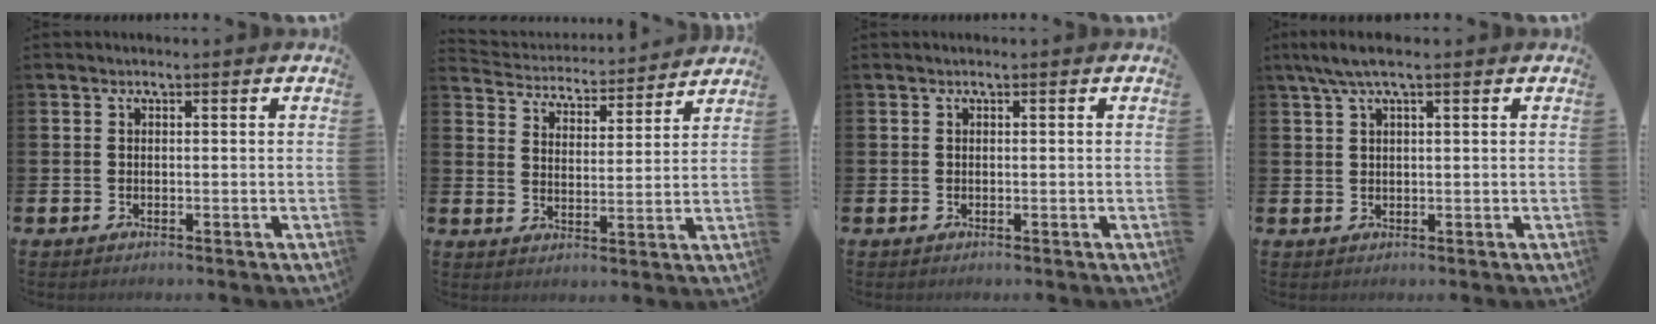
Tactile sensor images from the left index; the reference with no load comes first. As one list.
[{"total": 4.4, "force": [4.2, 1.0, -0.1], "torque": [-0.028, -0.040, 0.070]}, {"total": 0.0}, {"total": 3.4, "force": [2.2, 0.6, 2.5], "torque": [-0.054, 0.003, 0.040]}]